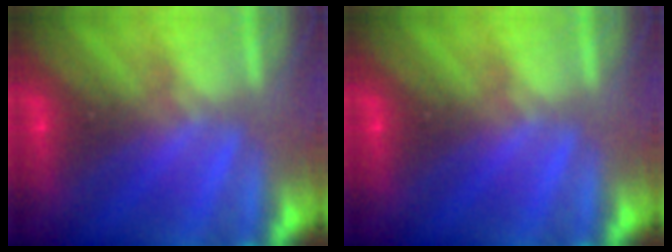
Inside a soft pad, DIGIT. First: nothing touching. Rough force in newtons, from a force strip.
{"total": 0.0}